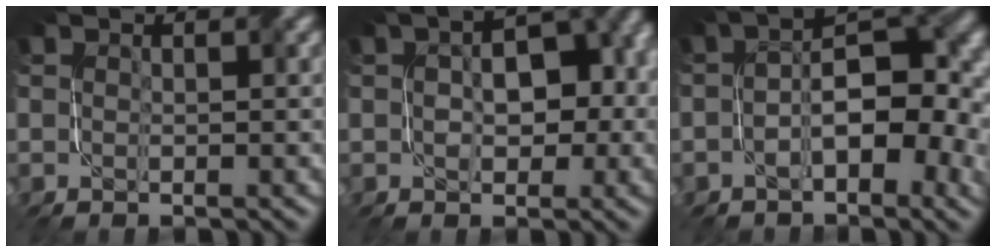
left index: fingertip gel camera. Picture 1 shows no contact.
{"total": 6.3, "force": [-0.7, 3.9, 4.9], "torque": [-0.053, 0.019, -0.010]}
{"total": 7.5, "force": [-1.5, 3.2, 6.6], "torque": [-0.096, 0.014, -0.030]}